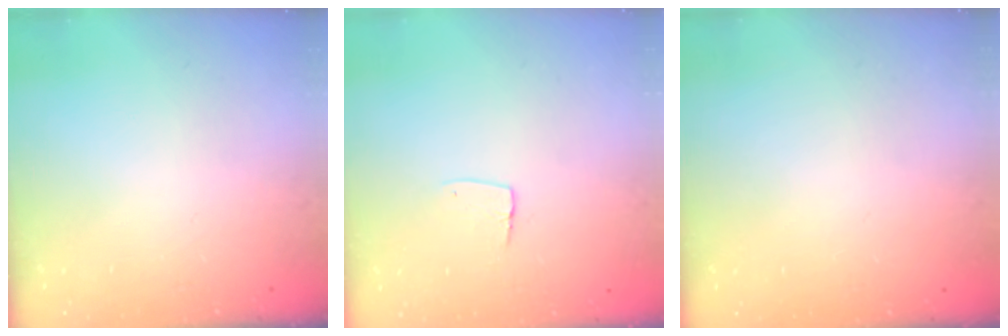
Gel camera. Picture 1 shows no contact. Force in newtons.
{"total": 5.3, "press": 5.3, "slide": 0.4}
{"total": 0.0}